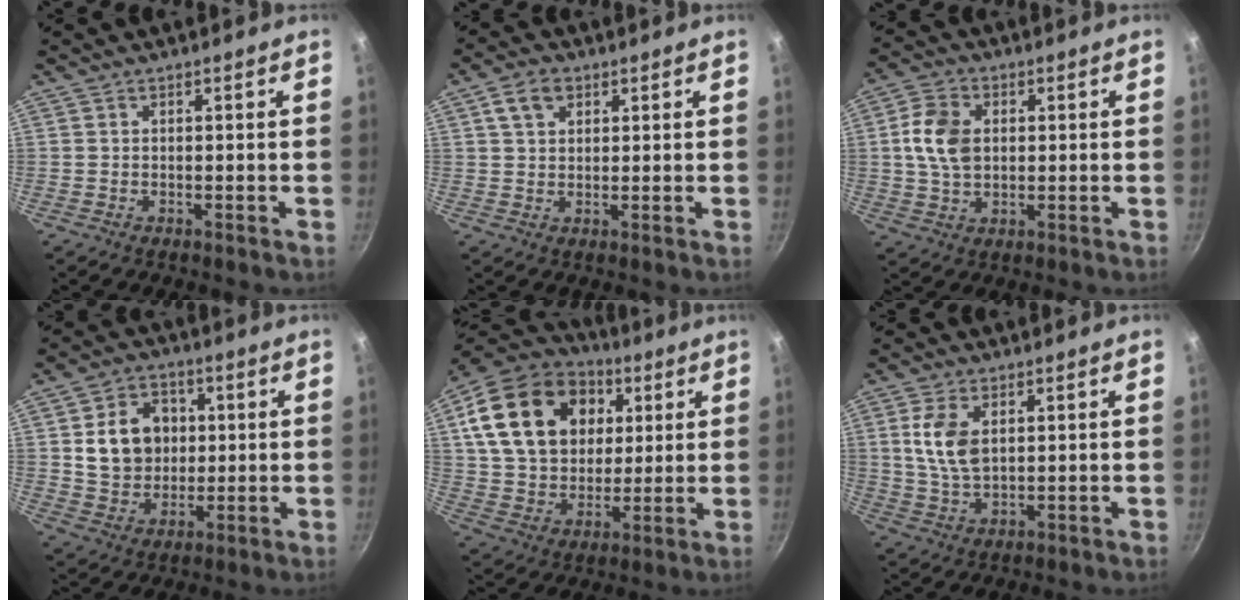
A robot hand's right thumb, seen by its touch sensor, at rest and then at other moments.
{"total": 5.2, "force": [2.2, 3.7, 3.0], "torque": [-0.042, 0.002, 0.037]}
{"total": 9.2, "force": [1.1, 6.5, 6.4], "torque": [-0.107, 0.010, 0.017]}
{"total": 12.2, "force": [1.8, 10.0, 6.8], "torque": [-0.087, 0.004, 0.034]}
{"total": 25.5, "force": [7.2, 18.6, 15.9], "torque": [-0.265, 0.004, 0.128]}
{"total": 8.3, "force": [1.9, 4.9, 6.4], "torque": [-0.121, -0.009, 0.040]}